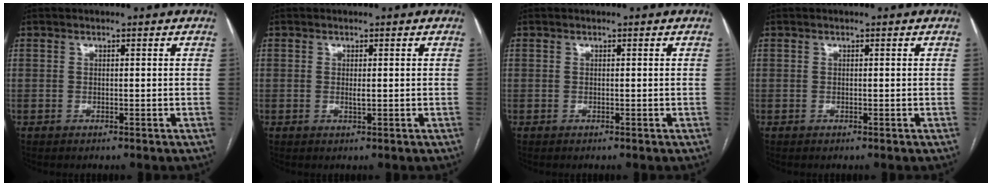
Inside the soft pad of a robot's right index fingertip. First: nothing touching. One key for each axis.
{"total": 1.0, "fx": 0.1, "fy": 0.2, "fz": 0.9, "tx": -0.018, "ty": -0.003, "tz": 0.002}
{"total": 0.0}
{"total": 0.0}